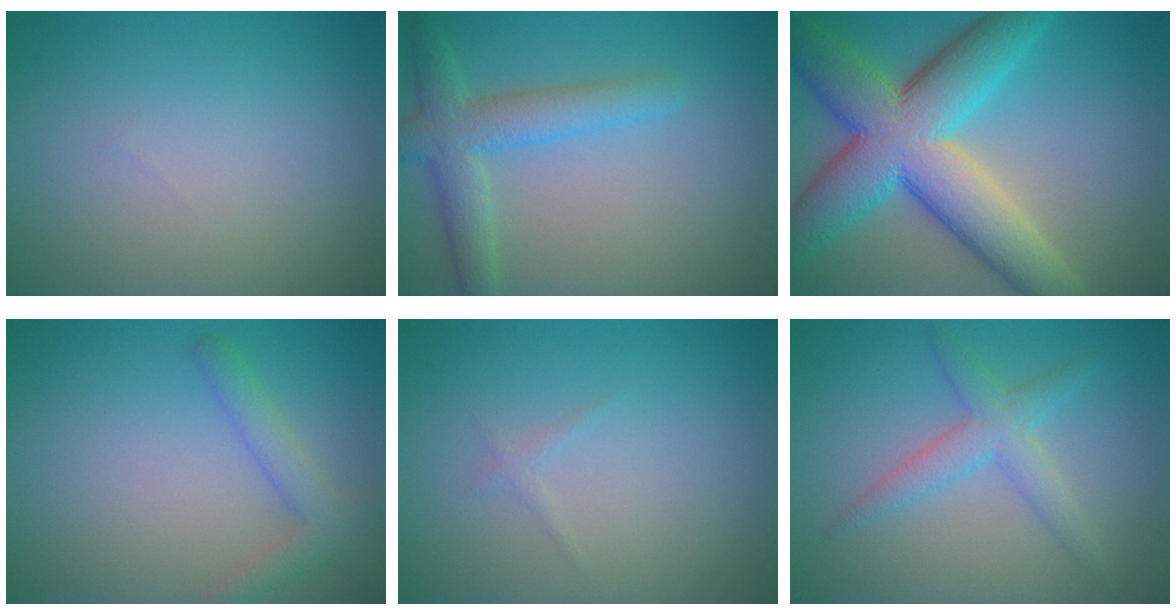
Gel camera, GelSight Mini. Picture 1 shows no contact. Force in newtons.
{"total": 4.2, "press": 4.2, "slide": 0.2}
{"total": 12.0, "press": 12.0, "slide": 0.2}
{"total": 2.6, "press": 2.6, "slide": 0.2}
{"total": 0.6, "press": 0.6, "slide": 0.0}
{"total": 2.9, "press": 2.9, "slide": 0.1}